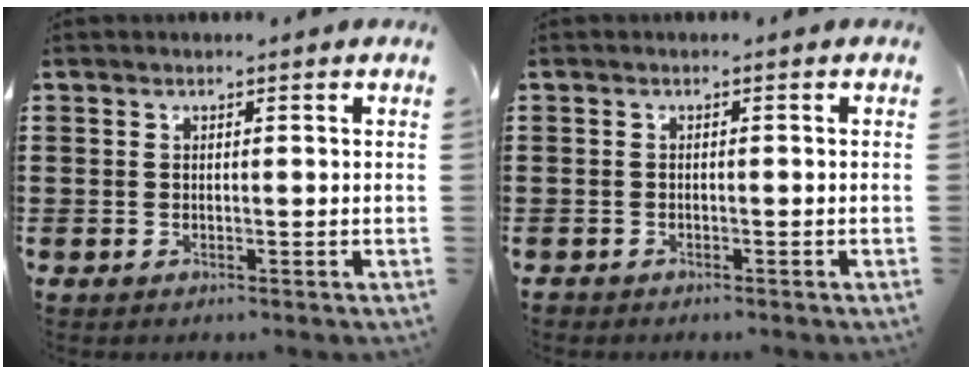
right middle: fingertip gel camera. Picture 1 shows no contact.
{"total": 0.8, "force": [-0.7, 0.3, -0.1], "torque": [0.000, 0.004, -0.017]}